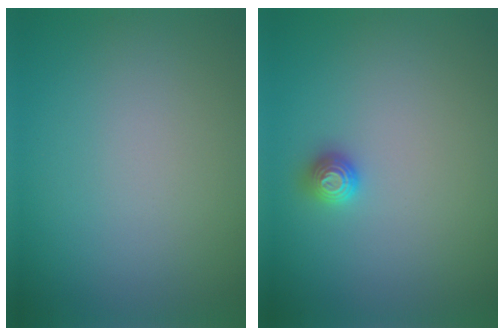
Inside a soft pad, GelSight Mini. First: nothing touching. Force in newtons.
{"total": 1.0, "press": 1.0, "slide": 0.3}